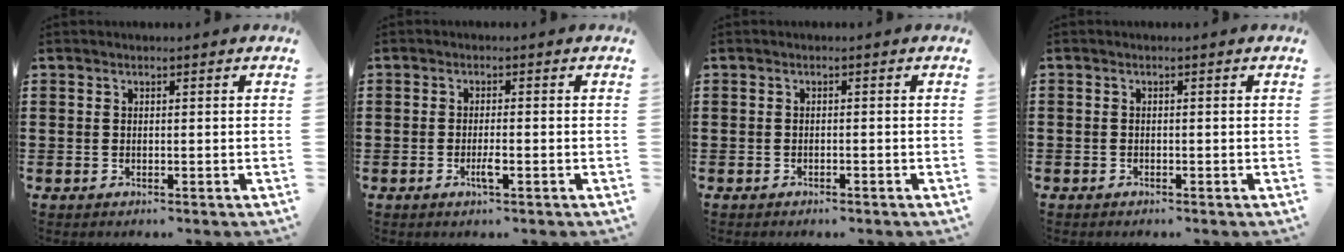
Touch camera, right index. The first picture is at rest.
{"total": 2.3, "force": [-0.9, 0.2, 2.1], "torque": [-0.044, -0.003, -0.020]}
{"total": 0.7, "force": [-0.7, 0.1, 0.2], "torque": [-0.005, -0.002, -0.015]}
{"total": 0.7, "force": [-0.6, 0.2, 0.1], "torque": [-0.004, 0.000, -0.013]}